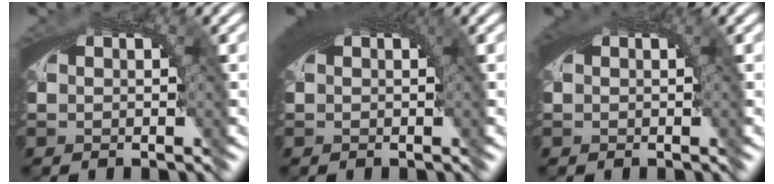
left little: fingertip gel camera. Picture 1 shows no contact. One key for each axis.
{"total": 3.4, "fx": 1.3, "fy": 0.9, "fz": 3.0, "tx": -0.035, "ty": 0.012, "tz": 0.016}
{"total": 1.2, "fx": 0.5, "fy": 0.0, "fz": 1.1, "tx": -0.016, "ty": 0.004, "tz": 0.009}